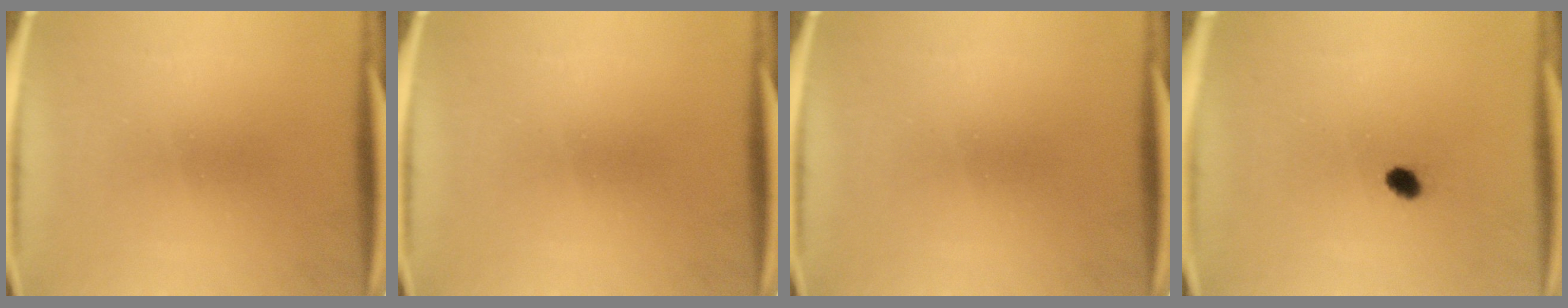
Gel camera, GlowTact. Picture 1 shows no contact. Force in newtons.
{"total": 0.0}
{"total": 0.0}
{"total": 1.7}